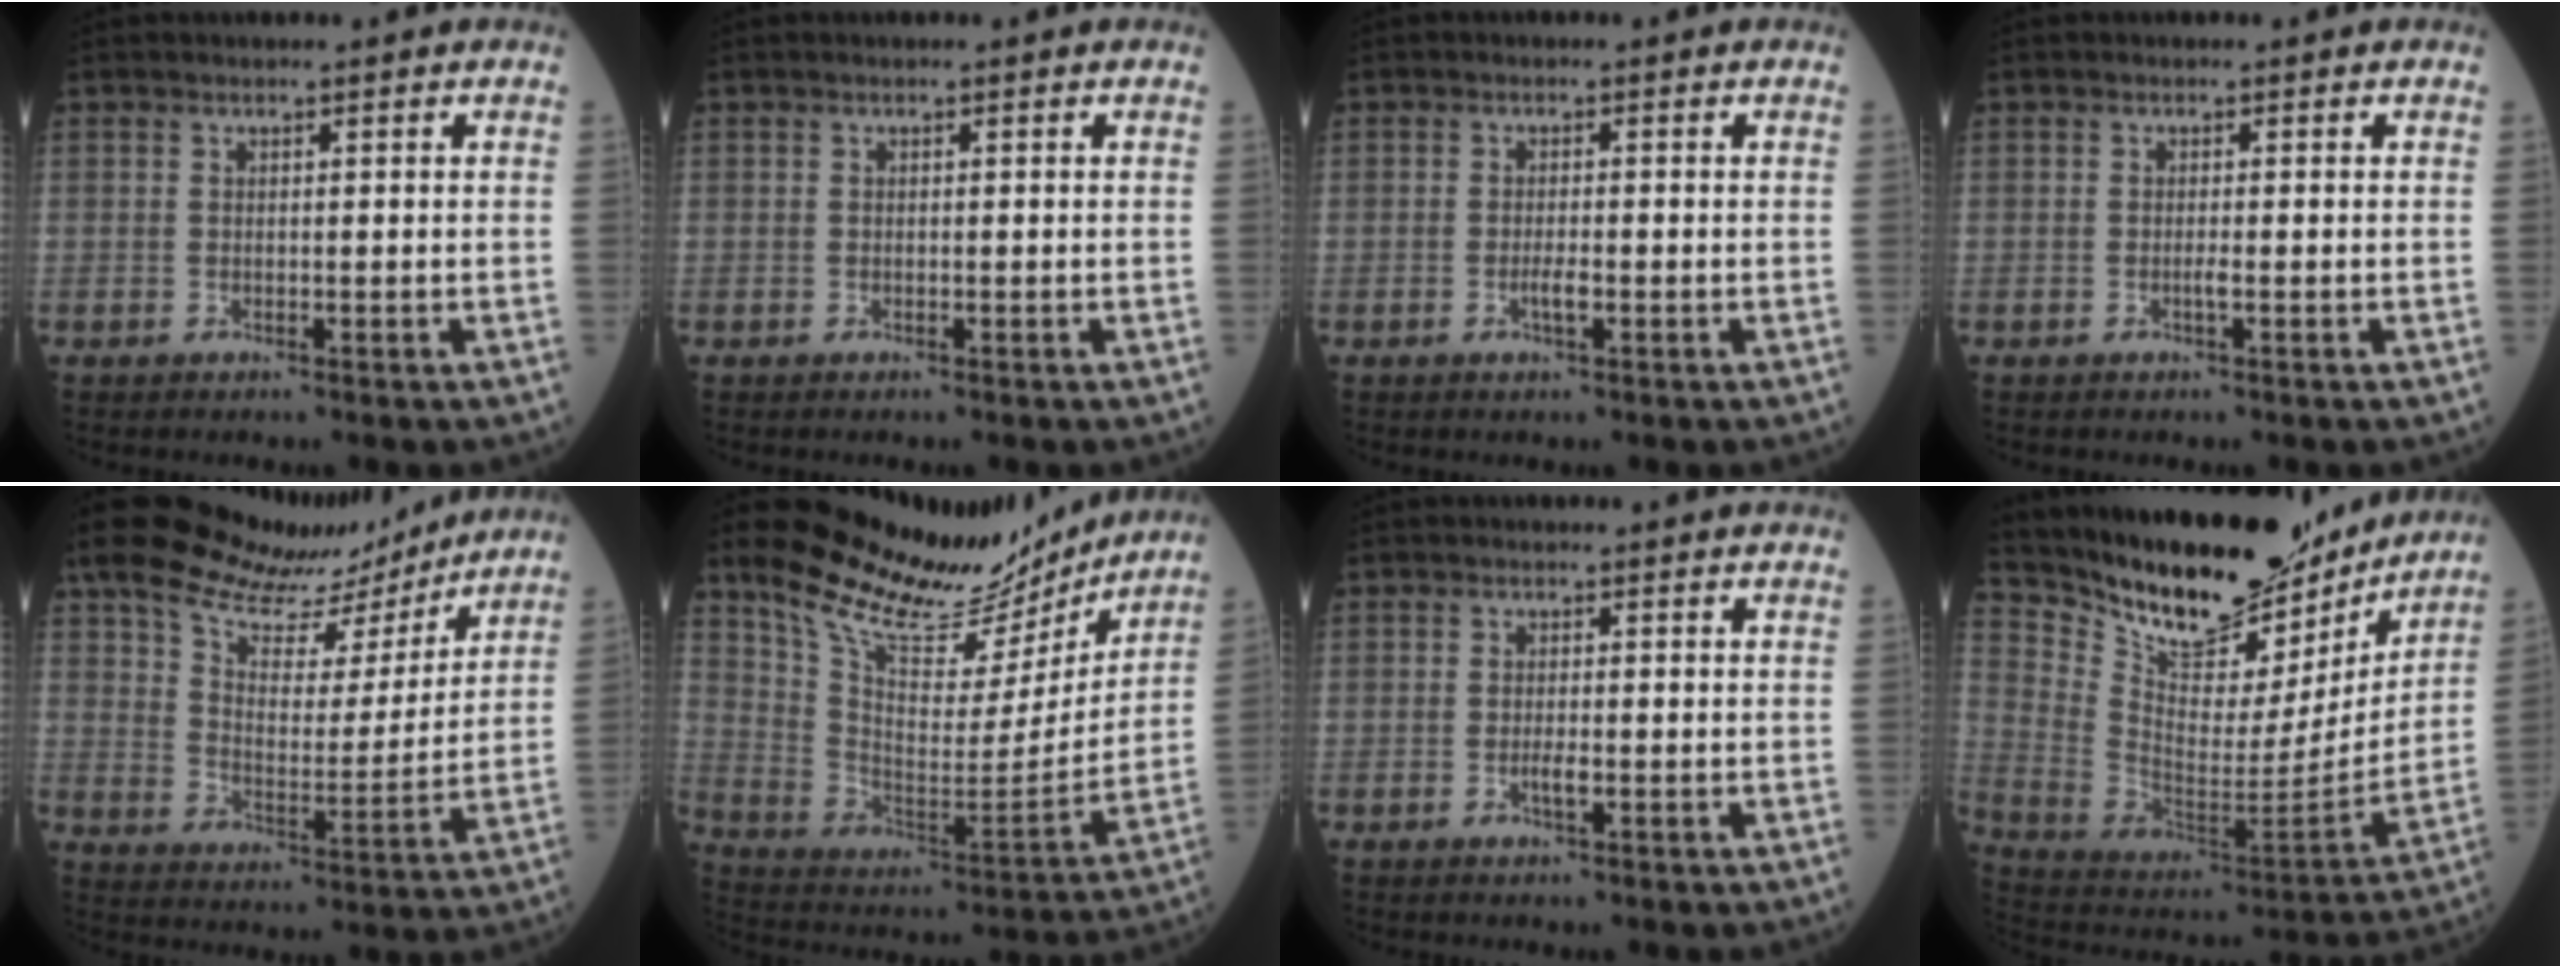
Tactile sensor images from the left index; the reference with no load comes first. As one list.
[{"total": 0.0}, {"total": 1.6, "force": [-0.6, 0.3, 1.5], "torque": [-0.030, 0.000, -0.011]}, {"total": 0.6, "force": [-0.2, -0.1, 0.6], "torque": [-0.012, 0.000, -0.005]}, {"total": 16.1, "force": [13.7, 4.5, 7.0], "torque": [-0.121, 0.016, 0.217]}, {"total": 20.0, "force": [18.1, 4.5, 7.3], "torque": [-0.132, -0.029, 0.285]}, {"total": 1.4, "force": [-0.4, 0.3, 1.3], "torque": [-0.027, -0.001, -0.007]}, {"total": 22.6, "force": [19.8, 6.6, 8.6], "torque": [-0.155, -0.027, 0.314]}]